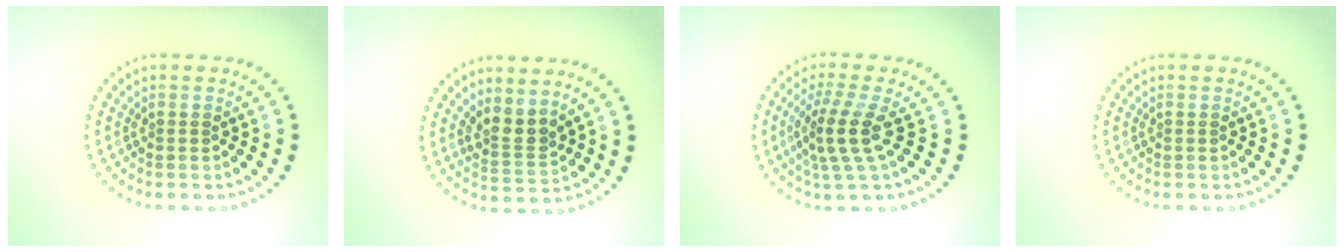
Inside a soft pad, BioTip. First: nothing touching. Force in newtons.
{"total": 2.6, "press": 1.9, "slide": 1.7}
{"total": 3.8, "press": 2.8, "slide": 2.6}
{"total": 0.0}